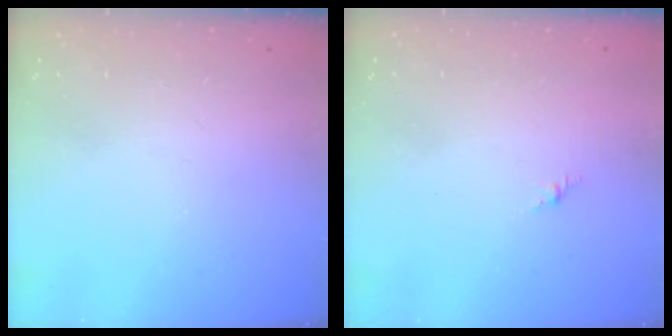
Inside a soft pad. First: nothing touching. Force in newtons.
{"total": 0.0}